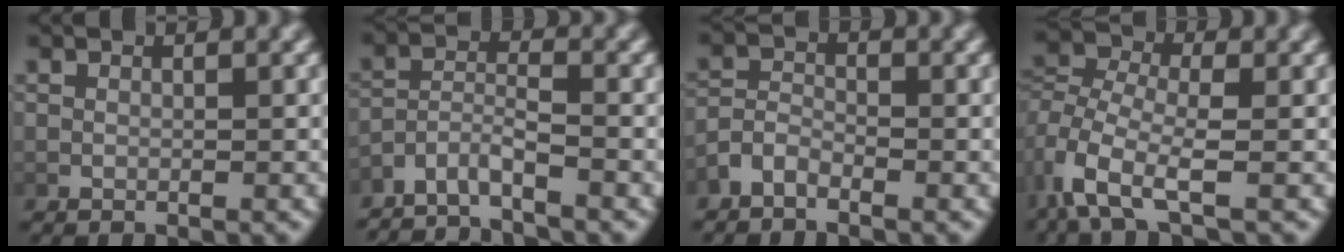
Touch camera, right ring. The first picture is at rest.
{"total": 6.3, "force": [-5.5, 2.6, 1.7], "torque": [-0.035, -0.022, -0.089]}
{"total": 2.3, "force": [-1.6, 1.4, 0.9], "torque": [-0.022, -0.008, -0.031]}
{"total": 4.4, "force": [-0.8, 2.6, 3.4], "torque": [-0.095, -0.026, -0.008]}